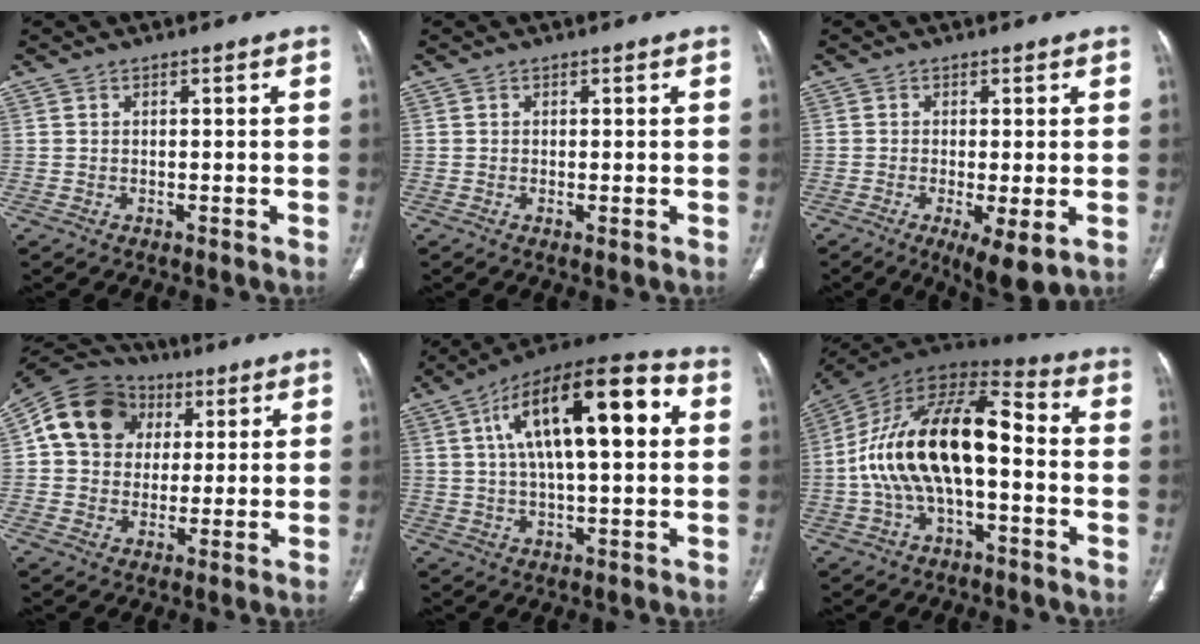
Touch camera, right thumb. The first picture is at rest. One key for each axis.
{"total": 0.8, "fx": -0.2, "fy": 0.3, "fz": 0.8, "tx": -0.019, "ty": -0.004, "tz": -0.004}
{"total": 9.2, "fx": -3.0, "fy": 2.7, "fz": 8.2, "tx": -0.137, "ty": -0.018, "tz": -0.044}
{"total": 14.1, "fx": 3.5, "fy": 11.8, "fz": 6.9, "tx": -0.106, "ty": 0.014, "tz": 0.053}
{"total": 21.4, "fx": 5.1, "fy": 8.0, "fz": 19.2, "tx": -0.301, "ty": 0.023, "tz": 0.073}
{"total": 20.1, "fx": -1.9, "fy": 9.6, "fz": 17.5, "tx": -0.317, "ty": 0.050, "tz": -0.040}